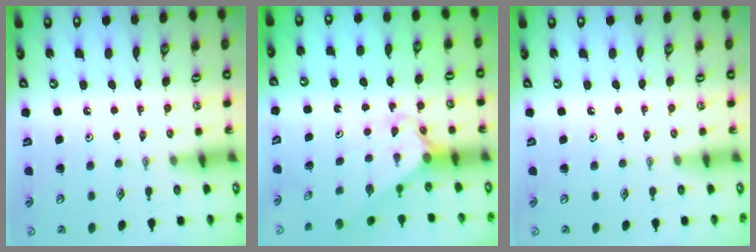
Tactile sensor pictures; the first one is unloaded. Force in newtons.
{"total": 2.3, "press": 2.3, "slide": 0.1}
{"total": 0.0}